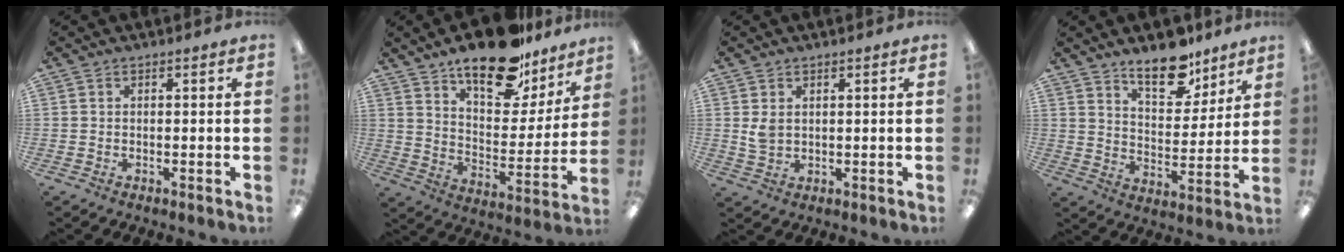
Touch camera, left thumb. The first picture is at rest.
{"total": 19.4, "force": [15.0, 7.7, 9.5], "torque": [-0.145, -0.100, 0.257]}
{"total": 3.4, "force": [1.4, 2.1, 2.2], "torque": [-0.040, -0.001, 0.023]}
{"total": 12.8, "force": [10.2, 5.4, 5.6], "torque": [-0.069, -0.066, 0.181]}